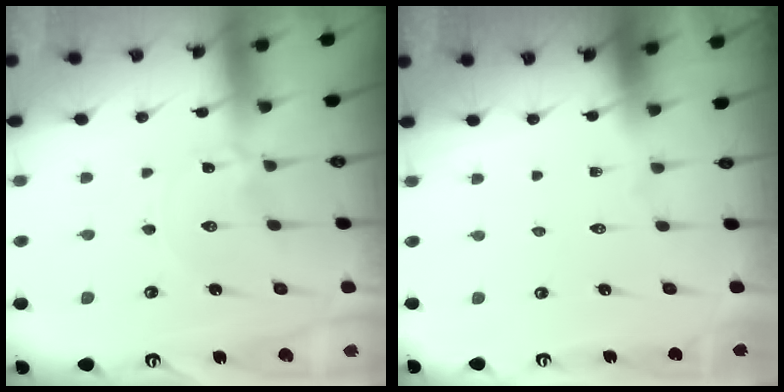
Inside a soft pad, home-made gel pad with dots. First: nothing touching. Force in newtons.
{"total": 0.0}